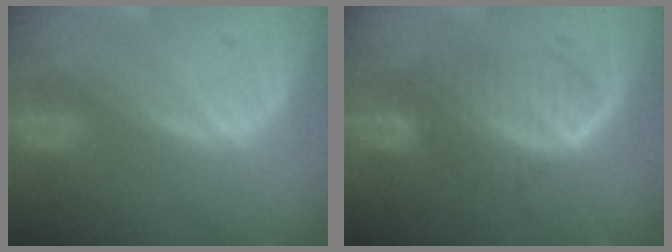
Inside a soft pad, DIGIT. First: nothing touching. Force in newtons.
{"total": 6.7, "press": 6.5, "slide": 1.8}